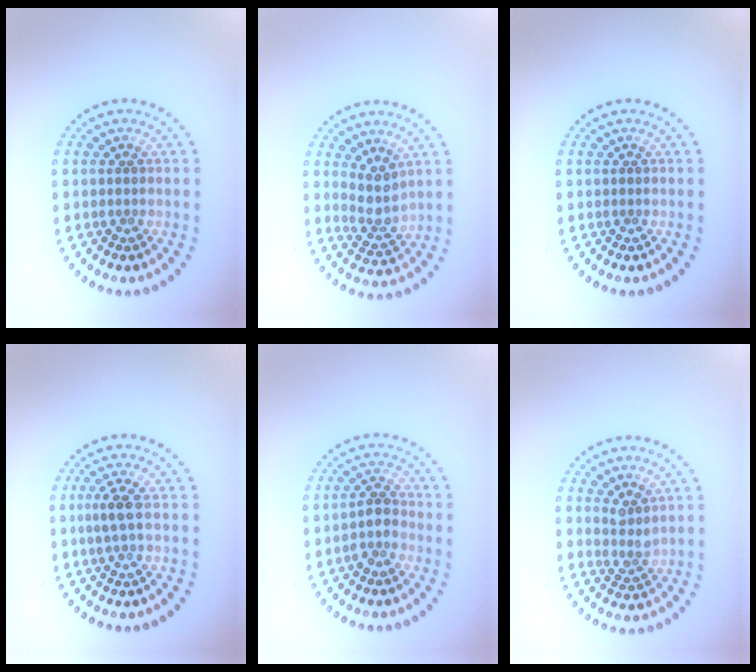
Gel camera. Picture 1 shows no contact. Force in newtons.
{"total": 2.9, "press": 2.4, "slide": 1.6}
{"total": 0.0}
{"total": 1.6, "press": 1.4, "slide": 0.8}
{"total": 2.2, "press": 1.7, "slide": 1.3}
{"total": 1.7, "press": 1.2, "slide": 1.2}